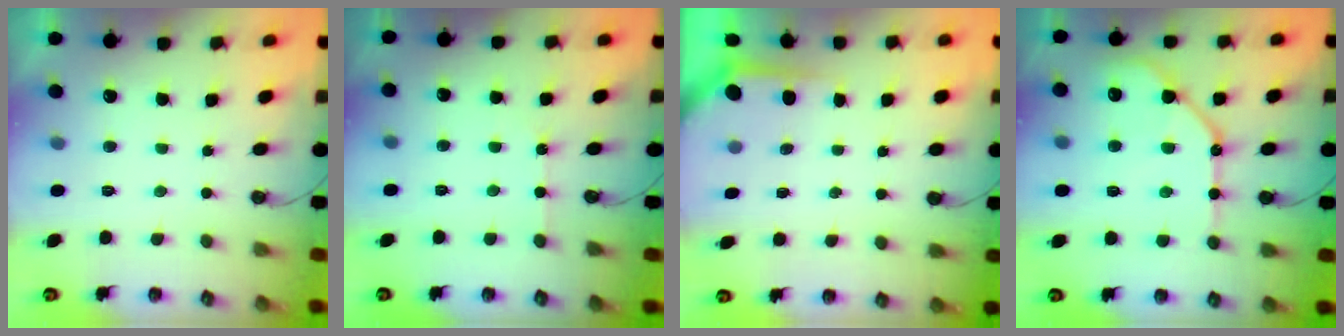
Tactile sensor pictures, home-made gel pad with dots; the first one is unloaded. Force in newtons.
{"total": 2.0, "press": 1.9, "slide": 0.3}
{"total": 3.6, "press": 3.6, "slide": 0.3}
{"total": 16.5, "press": 16.4, "slide": 1.8}